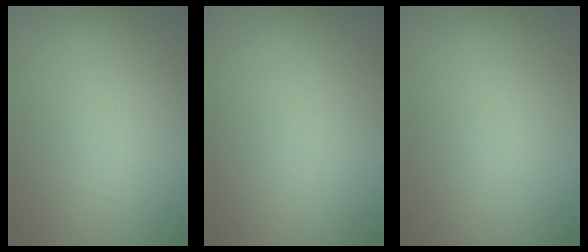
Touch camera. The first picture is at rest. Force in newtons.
{"total": 0.0}
{"total": 0.0}